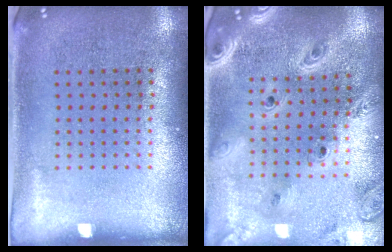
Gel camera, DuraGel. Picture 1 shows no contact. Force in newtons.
{"total": 3.3, "press": 2.7, "slide": 1.8}